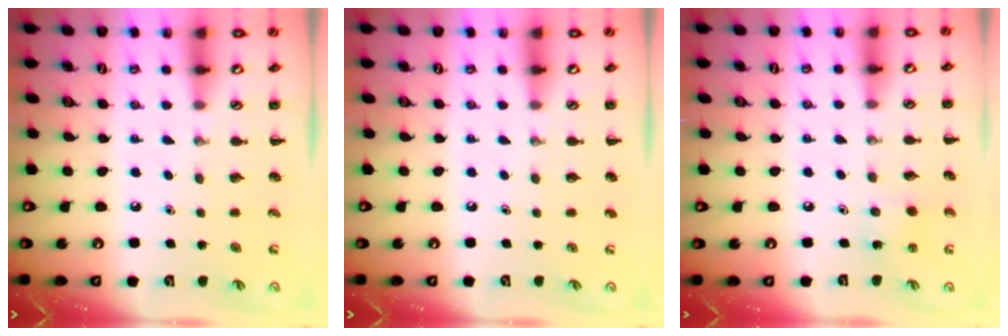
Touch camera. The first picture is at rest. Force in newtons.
{"total": 0.0}
{"total": 1.5, "press": 1.4, "slide": 0.5}